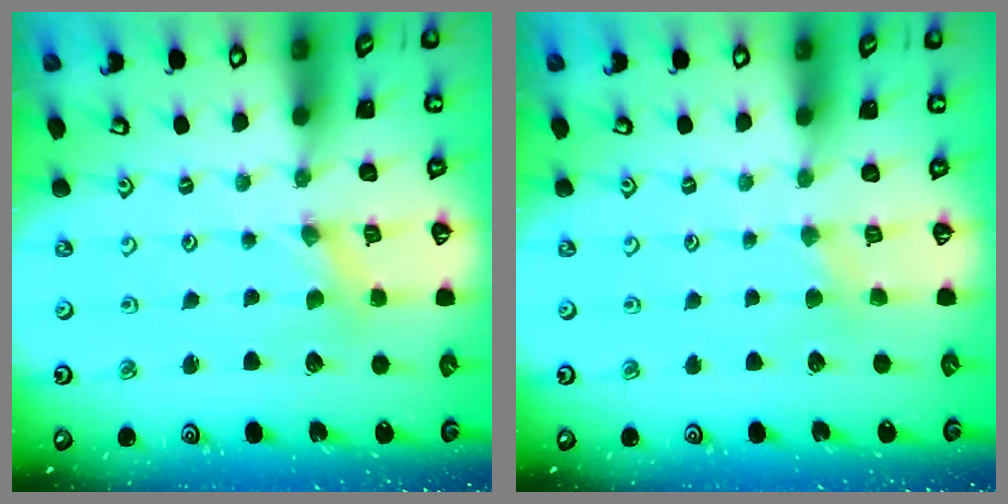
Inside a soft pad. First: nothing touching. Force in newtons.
{"total": 2.5, "press": 2.4, "slide": 0.4}